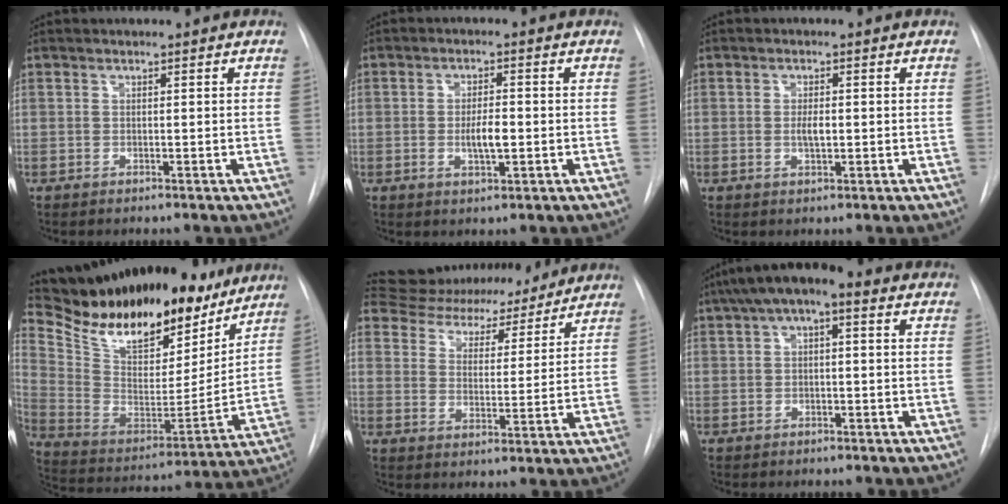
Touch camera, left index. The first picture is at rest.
{"total": 4.3, "force": [-0.8, 1.3, 4.0], "torque": [-0.070, -0.003, -0.011]}
{"total": 2.3, "force": [-0.3, 0.8, 2.2], "torque": [-0.040, 0.000, -0.002]}
{"total": 25.0, "force": [20.9, 8.2, 11.0], "torque": [-0.200, -0.014, 0.325]}
{"total": 16.9, "force": [15.5, 5.9, 3.3], "torque": [-0.048, 0.012, 0.218]}
{"total": 7.4, "force": [3.4, 2.9, 6.0], "torque": [-0.110, 0.038, 0.046]}